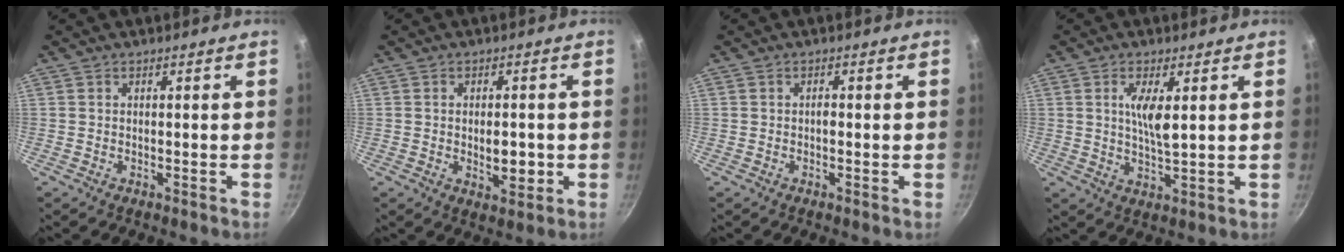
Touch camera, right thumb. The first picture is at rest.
{"total": 5.1, "force": [-0.7, 2.7, 4.3], "torque": [-0.049, -0.005, -0.007]}
{"total": 1.1, "force": [-0.2, 0.6, 0.9], "torque": [-0.013, 0.003, -0.005]}
{"total": 6.1, "force": [1.6, 1.7, 5.6], "torque": [-0.106, -0.010, 0.033]}